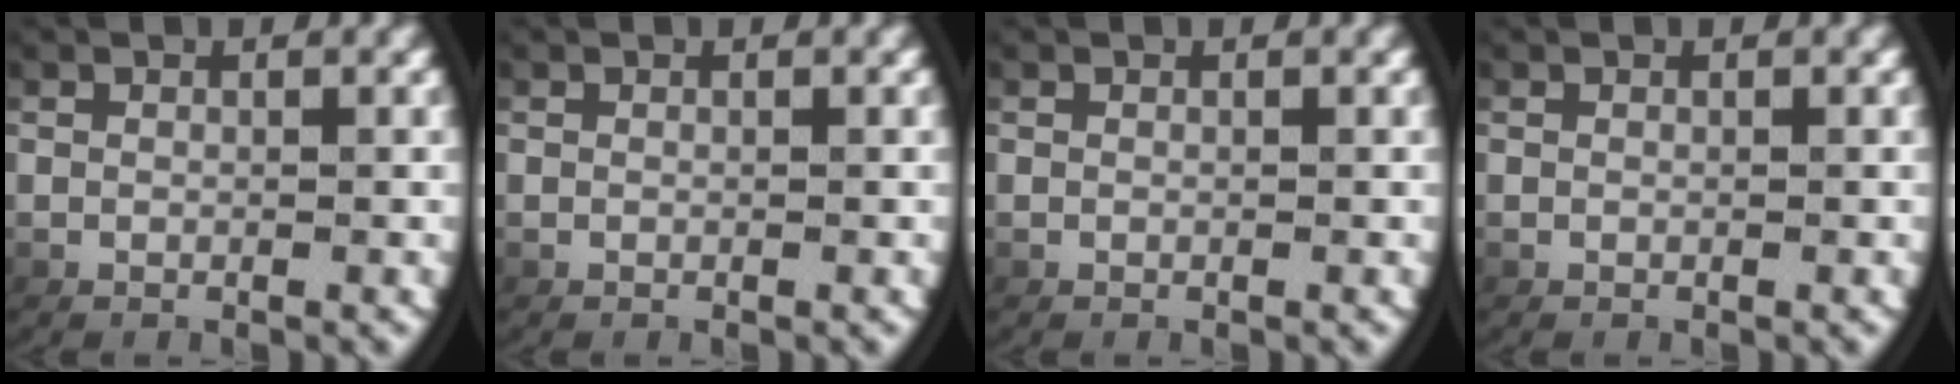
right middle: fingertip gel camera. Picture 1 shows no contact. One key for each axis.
{"total": 0.0}
{"total": 0.0}
{"total": 0.0}